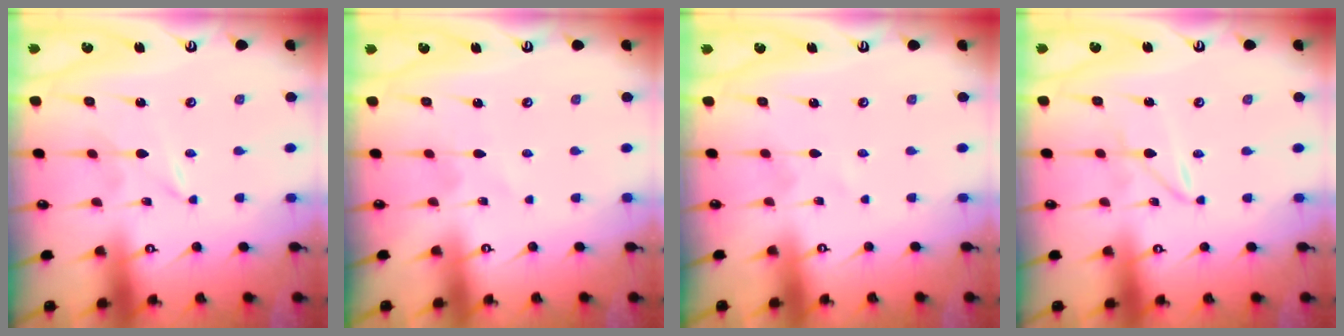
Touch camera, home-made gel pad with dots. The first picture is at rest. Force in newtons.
{"total": 2.6, "press": 2.6, "slide": 0.3}
{"total": 0.0}
{"total": 1.6, "press": 1.5, "slide": 0.2}